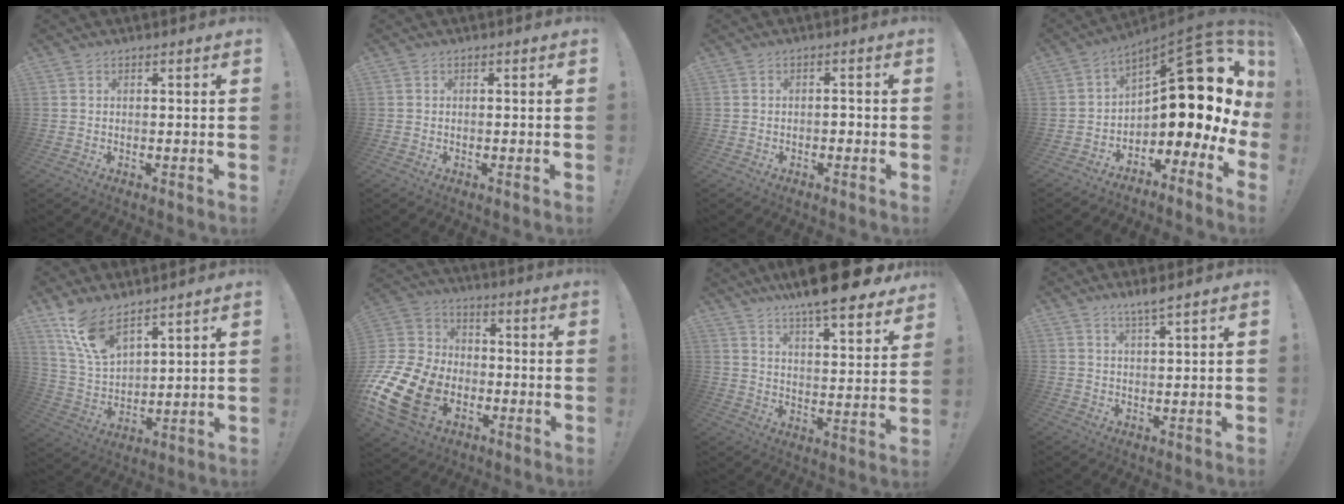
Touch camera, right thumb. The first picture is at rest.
{"total": 0.0}
{"total": 1.5, "force": [-1.0, 0.8, 0.9], "torque": [-0.018, 0.005, -0.017]}
{"total": 15.8, "force": [6.9, 7.3, 12.3], "torque": [-0.154, -0.068, 0.124]}
{"total": 12.2, "force": [9.5, 4.8, 6.1], "torque": [-0.130, -0.052, 0.184]}
{"total": 22.2, "force": [-7.6, 15.9, 13.6], "torque": [-0.267, 0.042, -0.112]}
{"total": 13.0, "force": [10.7, 1.3, 7.3], "torque": [-0.115, -0.086, 0.173]}
{"total": 3.5, "force": [2.6, -0.3, 2.4], "torque": [-0.041, -0.013, 0.041]}